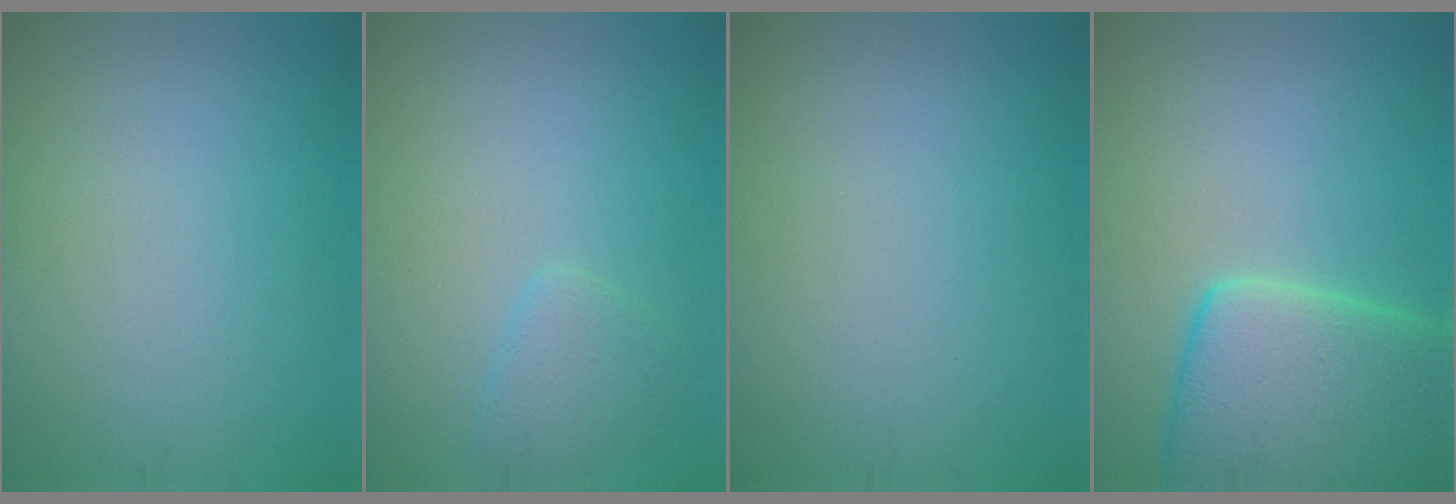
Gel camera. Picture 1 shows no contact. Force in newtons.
{"total": 1.8, "press": 1.8, "slide": 0.2}
{"total": 0.0}
{"total": 9.0, "press": 9.0, "slide": 0.9}